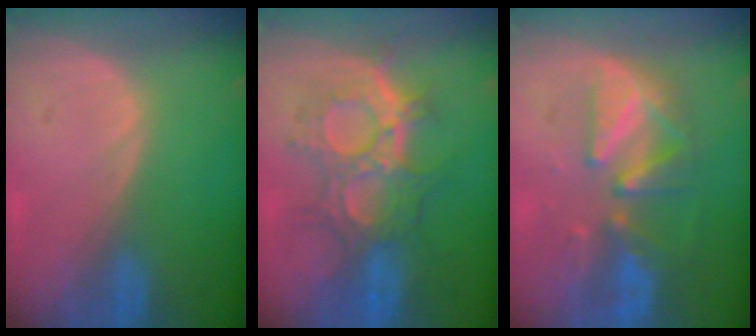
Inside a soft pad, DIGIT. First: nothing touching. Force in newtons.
{"total": 9.4, "press": 9.4, "slide": 1.1}
{"total": 8.6, "press": 8.1, "slide": 2.7}